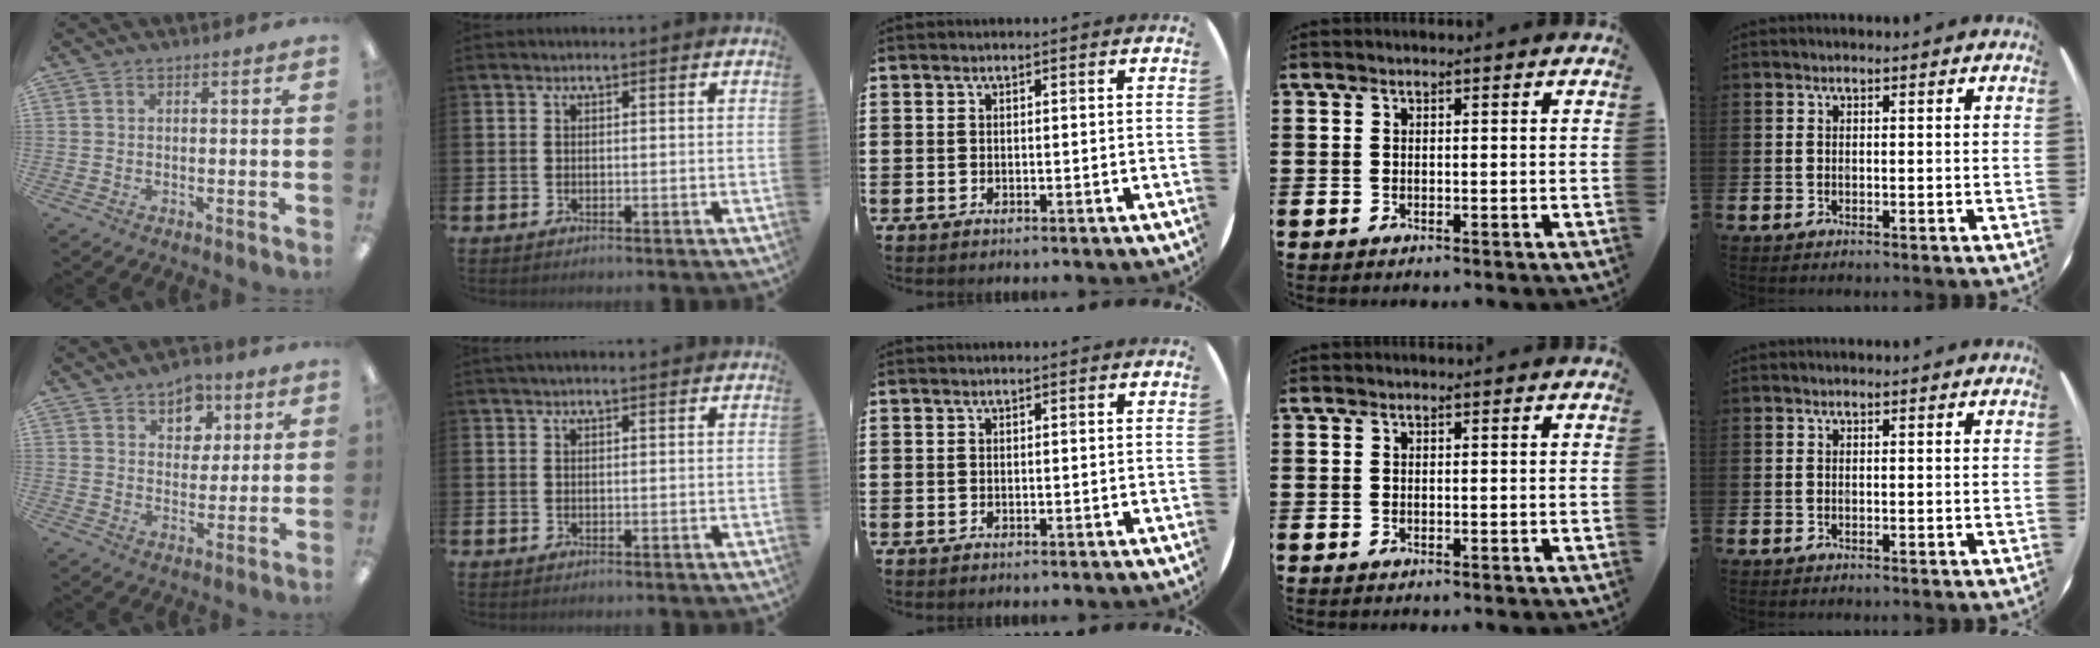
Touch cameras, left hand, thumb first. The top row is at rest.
{"thumb": {"total": 7.6, "force": [4.8, 5.4, 2.1], "torque": [-0.020, -0.025, 0.083]}, "index": {"total": 0.6, "force": [0.5, 0.0, 0.3], "torque": [-0.006, 0.001, 0.008]}}